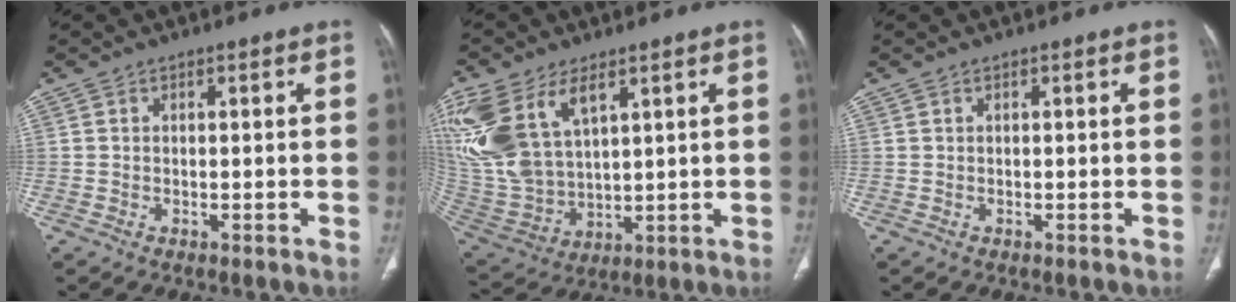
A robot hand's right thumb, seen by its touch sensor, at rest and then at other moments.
{"total": 21.5, "force": [9.9, 12.3, 14.6], "torque": [-0.340, -0.012, 0.209]}
{"total": 0.0}